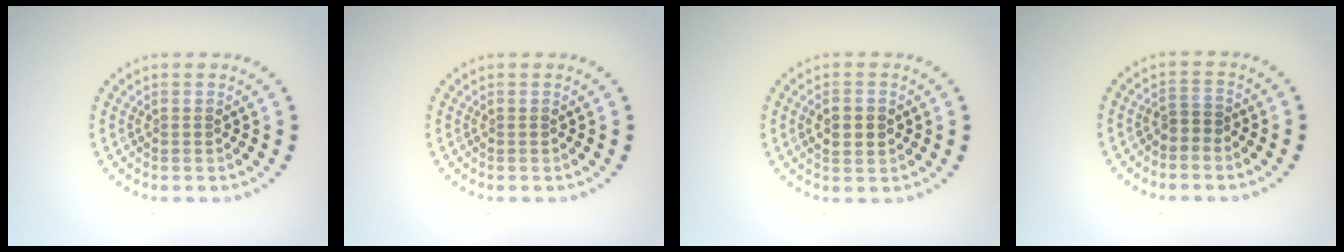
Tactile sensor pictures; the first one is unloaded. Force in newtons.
{"total": 0.0}
{"total": 2.9, "press": 2.9, "slide": 0.2}
{"total": 1.5, "press": 1.2, "slide": 0.9}